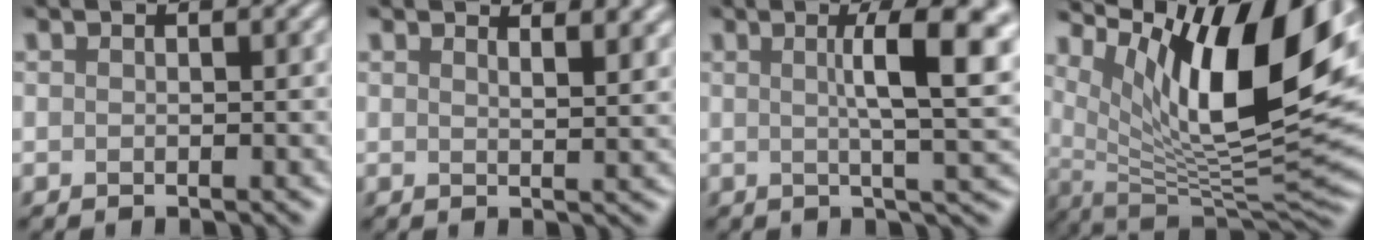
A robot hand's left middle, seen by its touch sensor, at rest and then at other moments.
{"total": 3.8, "force": [2.8, 1.4, 2.2], "torque": [-0.015, 0.017, 0.024]}
{"total": 8.5, "force": [1.7, 1.9, 8.1], "torque": [-0.101, 0.013, 0.023]}
{"total": 13.9, "force": [6.5, 4.1, 11.7], "torque": [-0.196, 0.005, 0.119]}